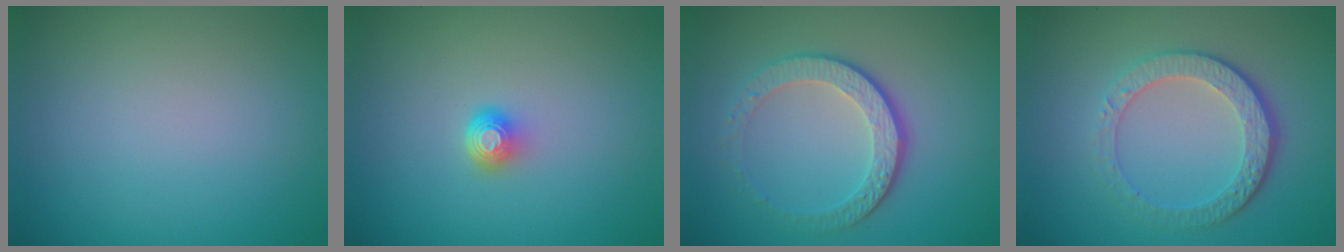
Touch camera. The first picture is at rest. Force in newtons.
{"total": 1.6, "press": 1.2, "slide": 1.1}
{"total": 4.4, "press": 3.2, "slide": 2.9}
{"total": 4.5, "press": 3.3, "slide": 3.1}